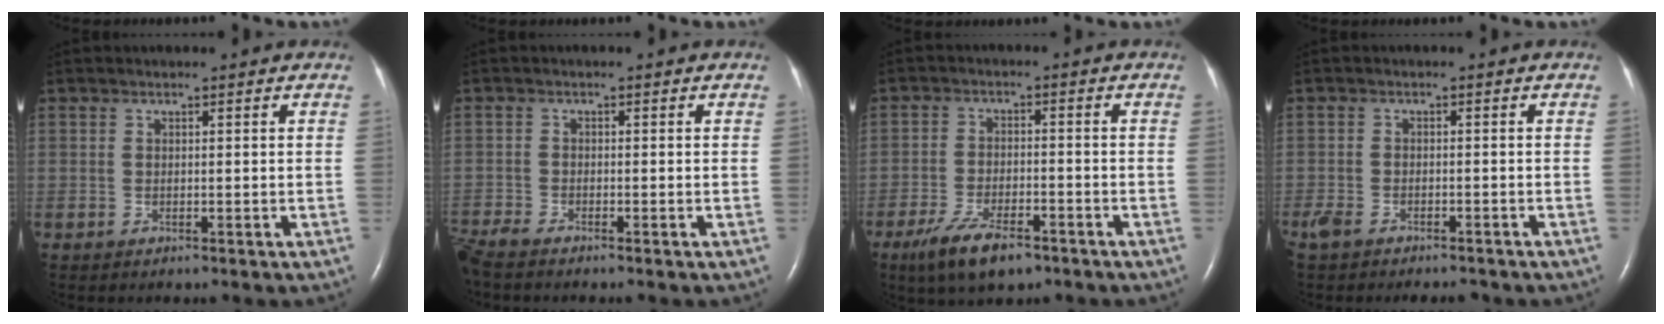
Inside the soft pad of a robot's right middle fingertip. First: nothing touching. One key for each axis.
{"total": 2.9, "fx": -2.7, "fy": -0.1, "fz": 1.1, "tx": -0.029, "ty": -0.012, "tz": -0.056}
{"total": 8.1, "fx": -5.4, "fy": 2.5, "fz": 5.5, "tx": -0.111, "ty": -0.011, "tz": -0.091}
{"total": 6.8, "fx": -5.5, "fy": 2.4, "fz": 3.2, "tx": -0.056, "ty": -0.007, "tz": -0.082}